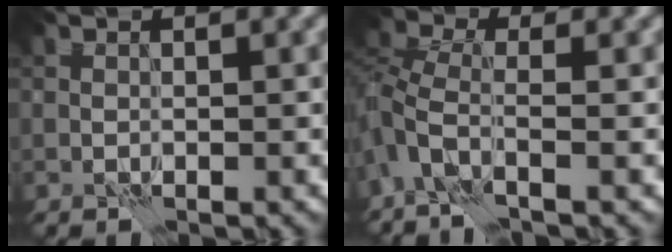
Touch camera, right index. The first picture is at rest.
{"total": 3.2, "force": [-2.1, 0.9, 2.2], "torque": [-0.056, 0.002, -0.062]}